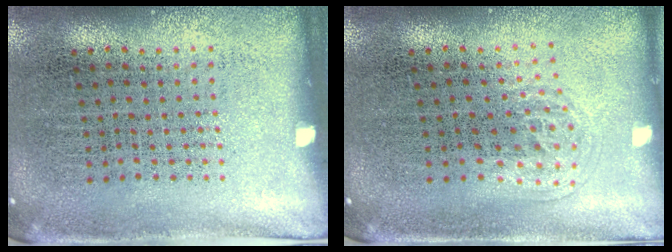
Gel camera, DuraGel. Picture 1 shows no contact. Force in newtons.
{"total": 1.0, "press": 0.6, "slide": 0.8}